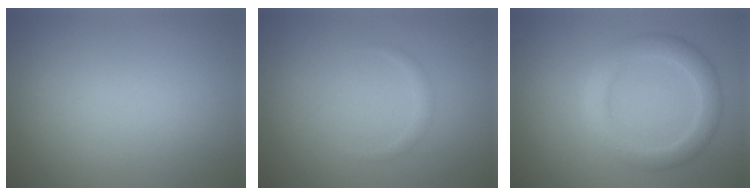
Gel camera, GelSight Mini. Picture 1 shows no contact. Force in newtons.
{"total": 0.8, "press": 0.8, "slide": 0.0}
{"total": 3.4, "press": 3.4, "slide": 0.1}